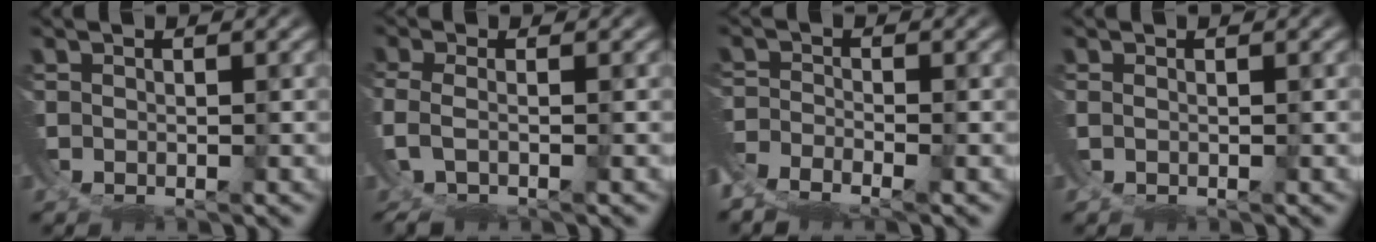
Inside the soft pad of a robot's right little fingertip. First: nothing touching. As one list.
[{"total": 2.8, "force": [-1.0, 1.6, 2.0], "torque": [-0.062, -0.016, -0.012]}, {"total": 6.6, "force": [-4.4, 4.0, 2.8], "torque": [-0.067, -0.031, -0.068]}, {"total": 0.7, "force": [0.0, 0.6, 0.3], "torque": [-0.013, -0.002, 0.001]}]